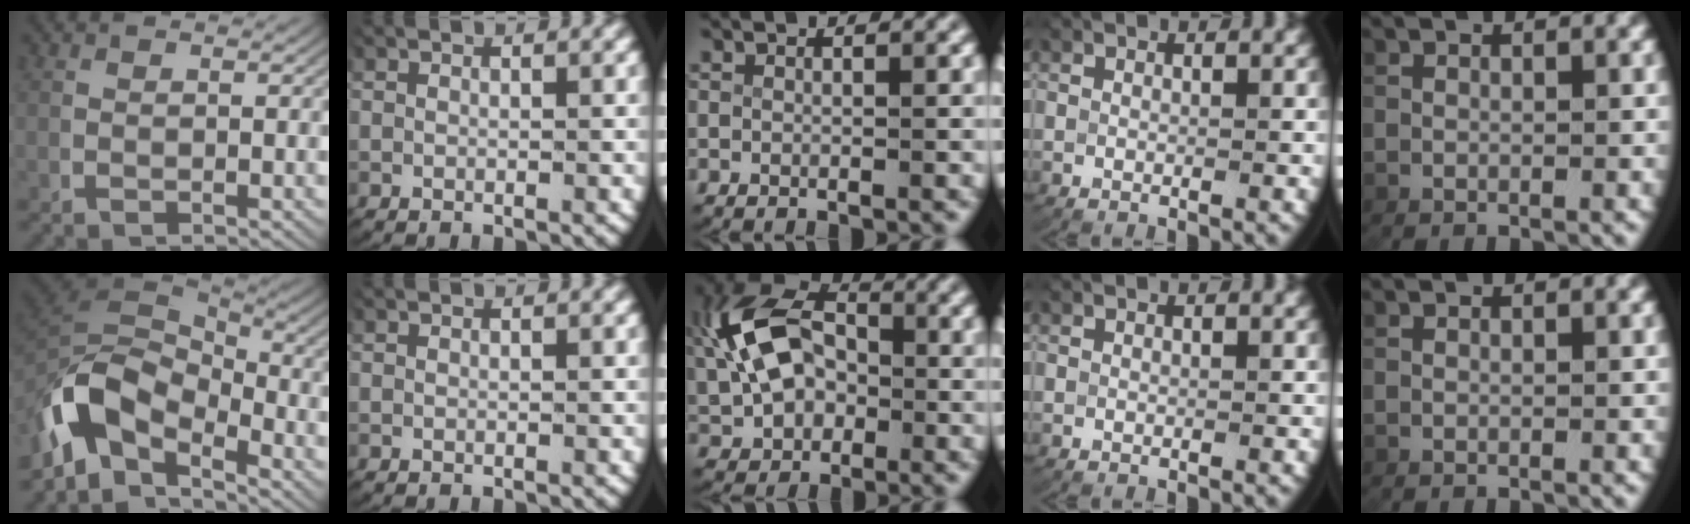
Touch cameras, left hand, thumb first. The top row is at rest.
{"thumb": {"total": 13.9, "force": [-1.8, 9.3, 10.2], "torque": [-0.227, -0.043, -0.016]}, "middle": {"total": 9.3, "force": [0.9, 6.8, 6.3], "torque": [-0.133, -0.017, 0.027]}}